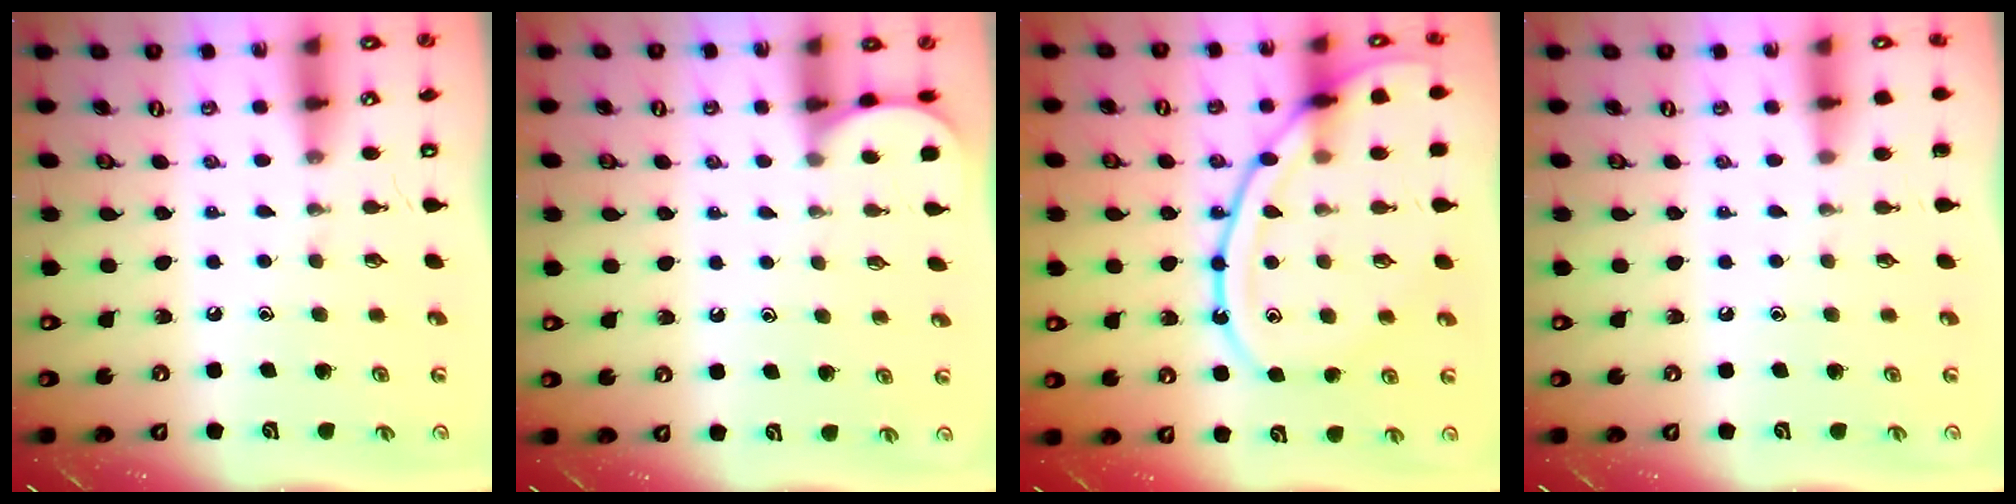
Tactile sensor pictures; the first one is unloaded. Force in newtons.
{"total": 0.7, "press": 0.7, "slide": 0.1}
{"total": 16.8, "press": 16.8, "slide": 1.5}
{"total": 0.0}